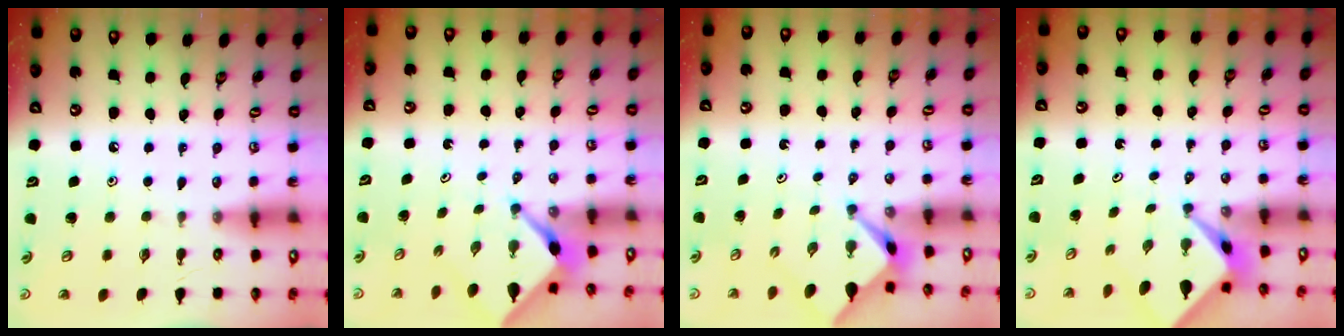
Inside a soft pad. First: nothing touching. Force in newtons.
{"total": 2.8, "press": 2.8, "slide": 0.3}
{"total": 2.2, "press": 2.2, "slide": 0.1}
{"total": 2.4, "press": 2.4, "slide": 0.2}